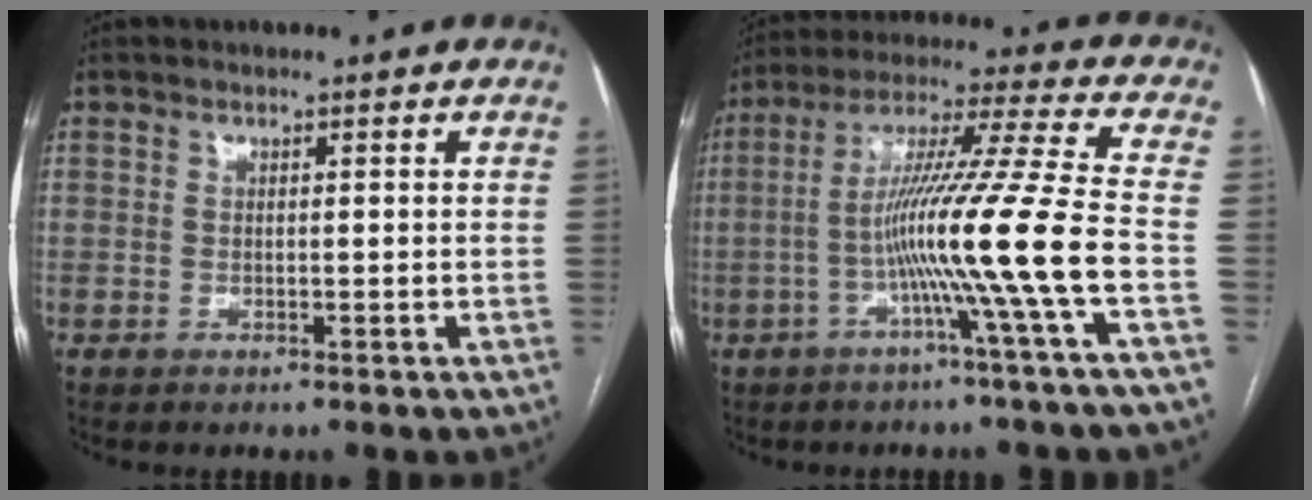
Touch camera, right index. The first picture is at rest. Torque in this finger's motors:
{"motor_torque": [2.14, 0.00, 1.05, 0.21]}